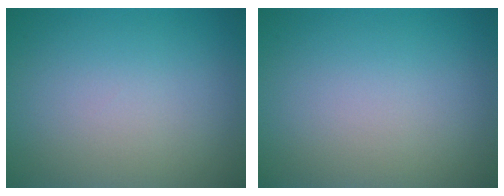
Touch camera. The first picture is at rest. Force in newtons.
{"total": 0.0}